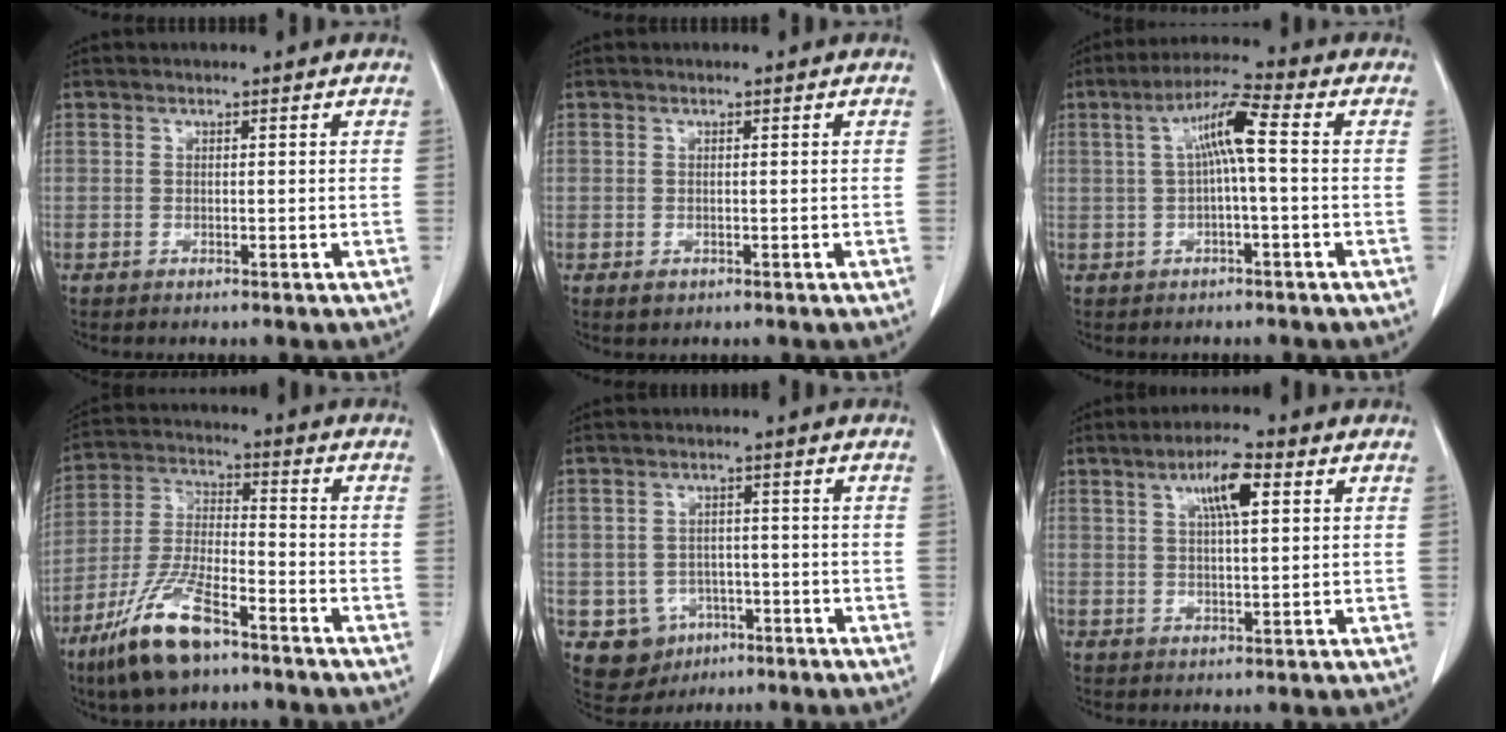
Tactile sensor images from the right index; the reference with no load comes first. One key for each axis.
{"total": 1.0, "fx": -0.4, "fy": 0.9, "fz": 0.3, "tx": -0.005, "ty": 0.003, "tz": -0.001}
{"total": 6.7, "fx": 0.7, "fy": 0.3, "fz": 6.6, "tx": -0.122, "ty": 0.022, "tz": 0.011}
{"total": 13.0, "fx": -8.5, "fy": 3.3, "fz": 9.3, "tx": -0.198, "ty": -0.020, "tz": -0.157}
{"total": 6.4, "fx": -2.5, "fy": 5.8, "fz": 1.3, "tx": -0.020, "ty": 0.009, "tz": -0.023}
{"total": 6.4, "fx": 2.6, "fy": 1.1, "fz": 5.7, "tx": -0.102, "ty": 0.009, "tz": 0.042}